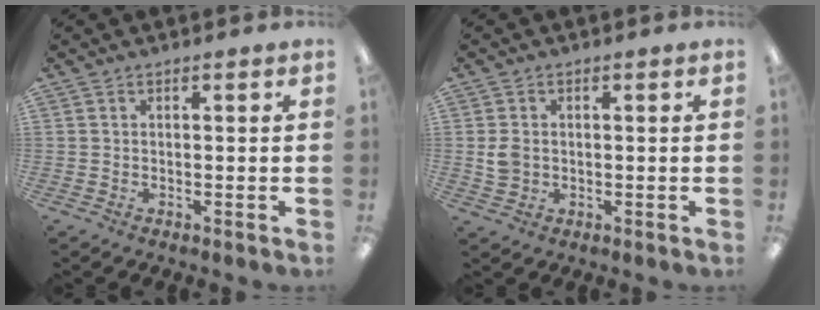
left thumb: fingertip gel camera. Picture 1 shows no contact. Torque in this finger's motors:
{"motor_torque": [-0.35, 0.10, 0.26, -0.28, 0.03]}